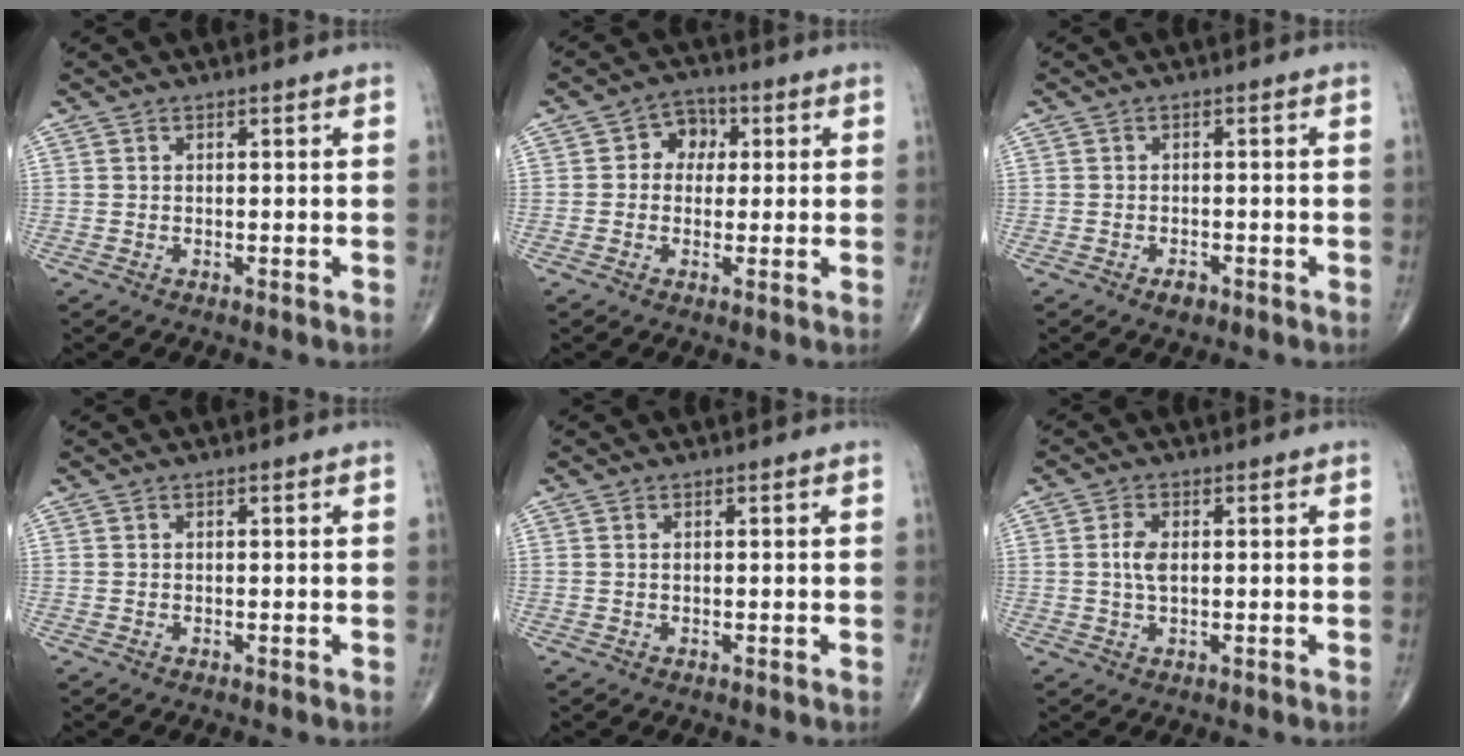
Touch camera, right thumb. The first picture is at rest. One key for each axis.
{"total": 5.3, "fx": 0.9, "fy": 4.4, "fz": 2.8, "tx": -0.007, "ty": 0.011, "tz": 0.004}
{"total": 1.7, "fx": -1.1, "fy": 1.0, "fz": 0.9, "tx": -0.015, "ty": 0.002, "tz": -0.016}
{"total": 0.0}
{"total": 0.0}
{"total": 3.5, "fx": 0.3, "fy": 1.7, "fz": 3.0, "tx": -0.064, "ty": 0.000, "tz": 0.005}